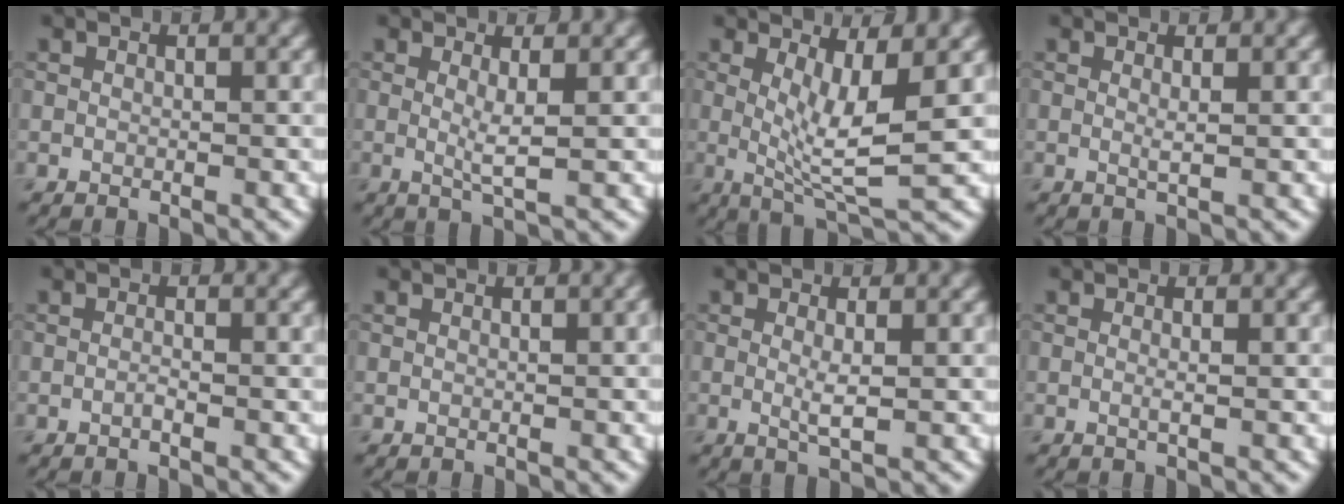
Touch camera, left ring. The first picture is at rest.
{"total": 1.8, "force": [0.1, 0.1, 1.8], "torque": [-0.040, -0.010, 0.003]}
{"total": 5.3, "force": [0.4, 1.2, 5.1], "torque": [-0.092, -0.014, 0.014]}
{"total": 0.7, "force": [0.0, 0.1, 0.7], "torque": [-0.015, -0.005, 0.000]}
{"total": 0.7, "force": [-0.6, 0.0, 0.4], "torque": [-0.013, -0.002, -0.010]}
{"total": 0.6, "force": [0.1, 0.2, 0.6], "torque": [-0.006, 0.007, -0.002]}
{"total": 1.6, "force": [-0.2, 0.2, 1.6], "torque": [-0.036, -0.006, -0.001]}
{"total": 0.8, "force": [-0.3, 0.1, 0.7], "torque": [-0.016, -0.004, -0.006]}